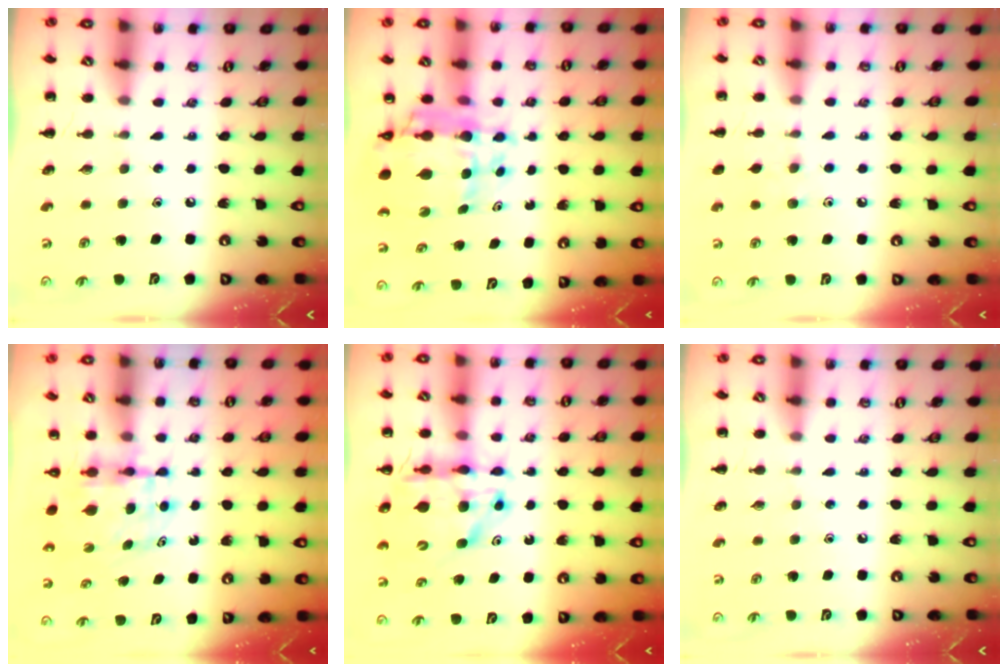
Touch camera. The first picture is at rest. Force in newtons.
{"total": 9.9, "press": 9.4, "slide": 3.1}
{"total": 4.9, "press": 4.5, "slide": 1.9}
{"total": 5.4, "press": 5.3, "slide": 1.1}
{"total": 13.6, "press": 13.1, "slide": 3.6}
{"total": 0.0}